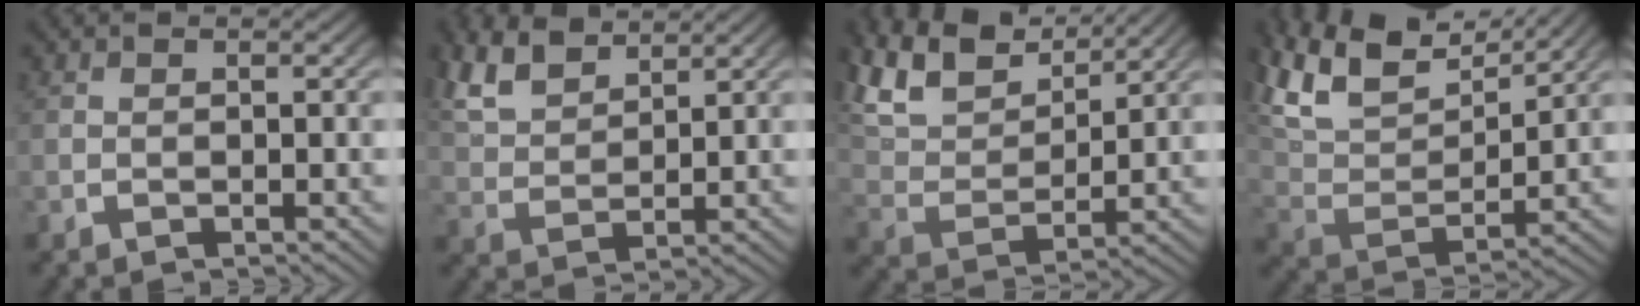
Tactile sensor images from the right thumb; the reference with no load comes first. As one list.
[{"total": 4.7, "force": [3.9, 1.7, 2.1], "torque": [-0.047, 0.006, 0.082]}, {"total": 8.2, "force": [5.7, 3.8, 4.5], "torque": [-0.100, 0.010, 0.103]}, {"total": 11.0, "force": [6.0, 6.1, 6.8], "torque": [-0.146, 0.006, 0.101]}]